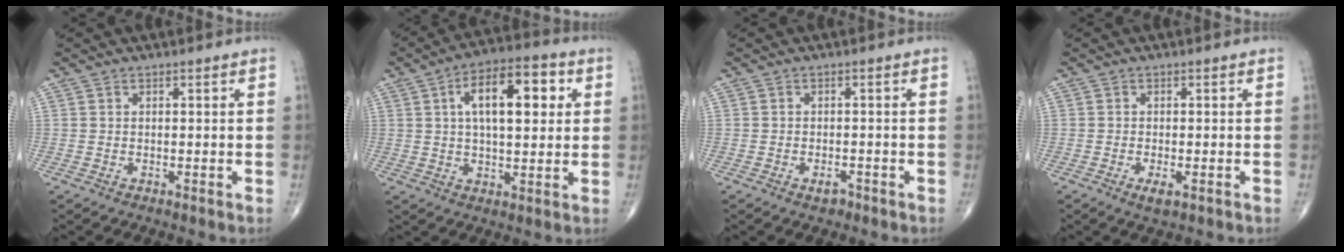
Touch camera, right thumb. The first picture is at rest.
{"total": 14.3, "force": [3.8, 6.5, 12.1], "torque": [-0.172, 0.013, 0.055]}
{"total": 1.8, "force": [-1.1, 0.9, 1.0], "torque": [-0.016, 0.004, -0.017]}
{"total": 2.3, "force": [-1.0, 0.8, 1.9], "torque": [-0.034, -0.003, -0.019]}